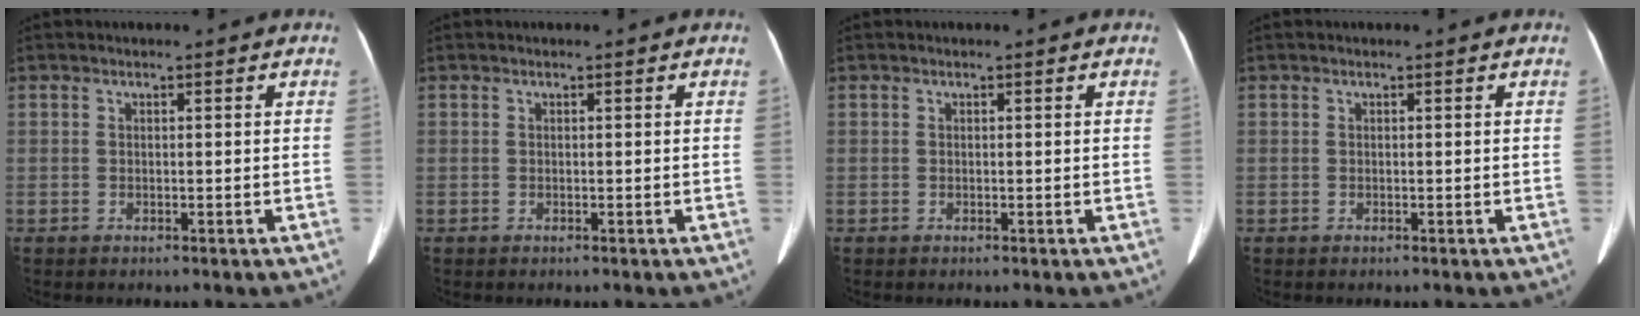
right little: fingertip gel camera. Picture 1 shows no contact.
{"total": 0.0}
{"total": 0.0}
{"total": 0.0}